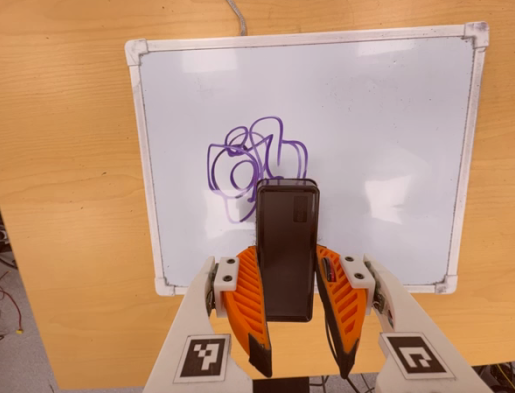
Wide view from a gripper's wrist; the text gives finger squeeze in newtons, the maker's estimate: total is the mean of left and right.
{"total": 5.9, "left": 3.9, "right": 7.9}